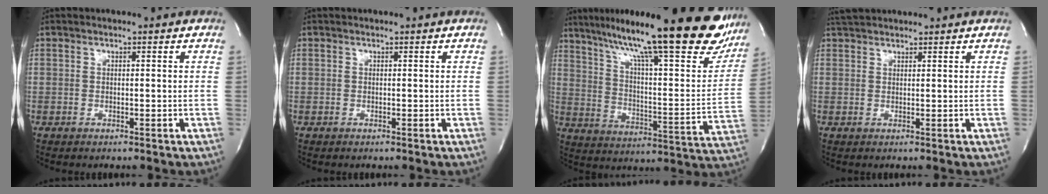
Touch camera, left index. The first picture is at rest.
{"total": 0.0}
{"total": 29.0, "force": [22.8, 4.4, 17.3], "torque": [-0.266, -0.026, 0.313]}
{"total": 3.6, "force": [3.4, 0.5, 0.9], "torque": [-0.017, 0.031, 0.062]}